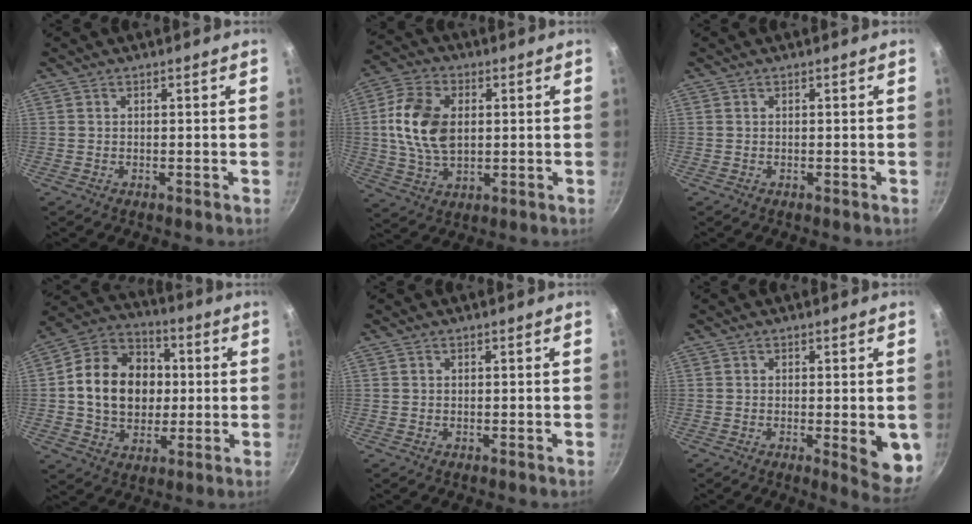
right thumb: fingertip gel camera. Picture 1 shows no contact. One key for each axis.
{"total": 13.1, "fx": 1.4, "fy": 8.5, "fz": 9.9, "tx": -0.177, "ty": 0.004, "tz": 0.021}
{"total": 0.0}
{"total": 17.4, "fx": 1.0, "fy": 13.8, "fz": 10.6, "tx": -0.148, "ty": 0.024, "tz": 0.009}
{"total": 0.0}
{"total": 7.4, "fx": -1.0, "fy": 2.1, "fz": 7.0, "tx": -0.070, "ty": -0.008, "tz": -0.009}